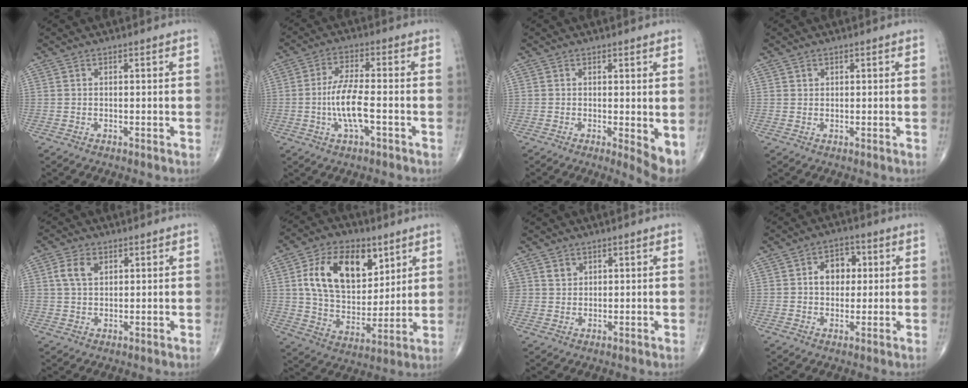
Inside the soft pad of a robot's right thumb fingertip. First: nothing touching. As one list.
[{"total": 8.1, "force": [-1.8, 2.4, 7.5], "torque": [-0.157, 0.013, -0.037]}, {"total": 4.5, "force": [-0.1, 1.3, 4.3], "torque": [-0.061, -0.014, -0.002]}, {"total": 0.9, "force": [0.4, 0.8, 0.2], "torque": [0.004, -0.002, 0.006]}, {"total": 5.0, "force": [1.8, 3.4, 3.2], "torque": [-0.056, 0.000, 0.034]}, {"total": 18.7, "force": [6.9, 11.7, 12.8], "torque": [-0.180, -0.026, 0.128]}, {"total": 2.3, "force": [1.2, 1.9, 0.4], "torque": [0.009, -0.008, 0.018]}, {"total": 6.8, "force": [1.1, 5.2, 4.3], "torque": [-0.034, 0.009, 0.012]}]